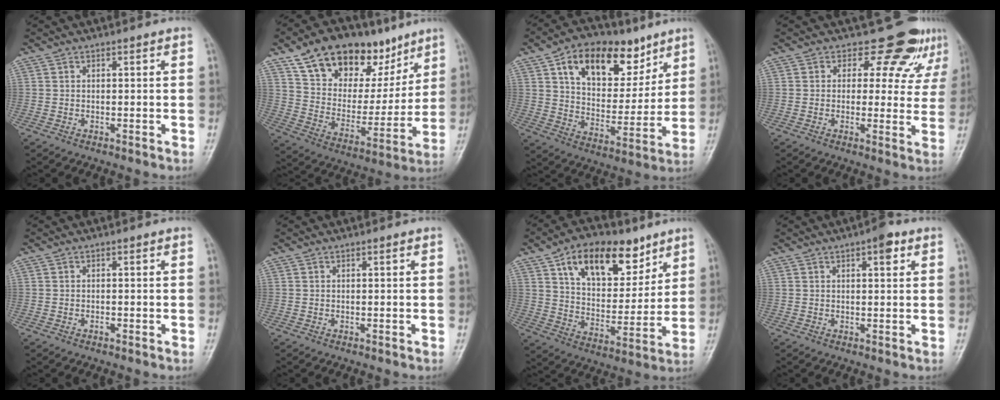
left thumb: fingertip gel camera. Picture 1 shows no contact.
{"total": 22.9, "force": [14.0, 12.8, 12.8], "torque": [-0.157, -0.036, 0.238]}
{"total": 19.3, "force": [10.1, 11.4, 11.8], "torque": [-0.139, -0.031, 0.170]}
{"total": 9.7, "force": [7.4, 5.5, 3.1], "torque": [0.010, -0.040, 0.074]}
{"total": 0.6, "force": [-0.3, 0.3, 0.3], "torque": [-0.004, 0.001, -0.007]}
{"total": 0.0}
{"total": 17.8, "force": [9.8, 10.0, 11.1], "torque": [-0.129, -0.038, 0.167]}
{"total": 3.5, "force": [1.7, 1.3, 2.7], "torque": [-0.029, -0.002, 0.019]}